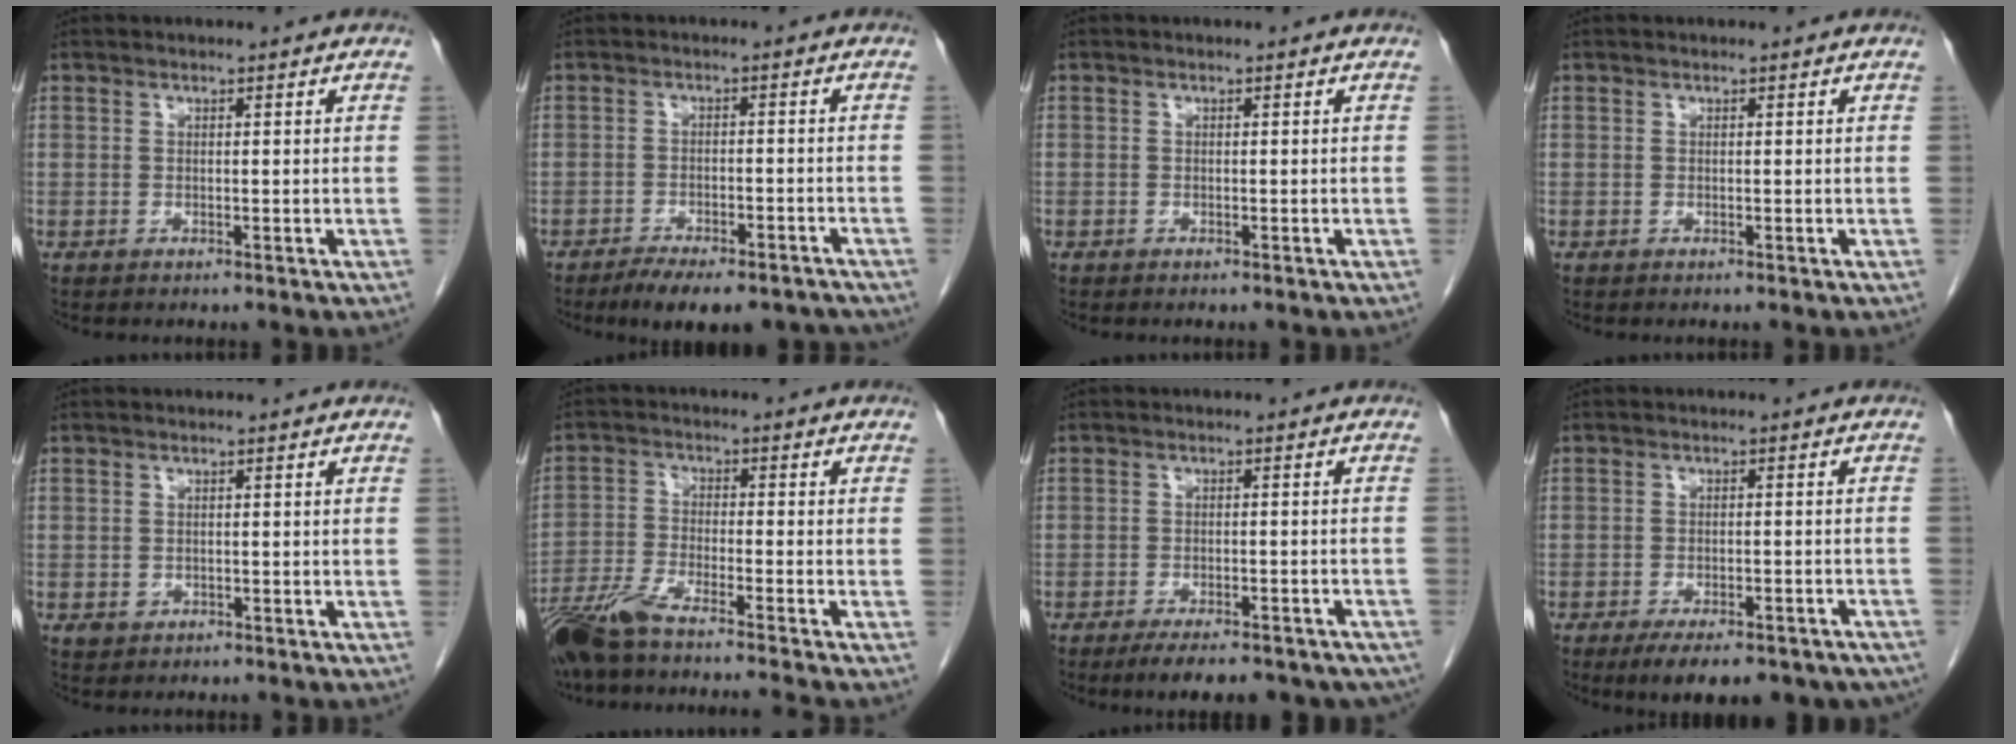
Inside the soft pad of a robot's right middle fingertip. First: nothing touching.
{"total": 11.2, "force": [-9.3, 3.6, 5.2], "torque": [-0.061, 0.012, -0.125]}
{"total": 0.0}
{"total": 0.0}
{"total": 1.3, "force": [-0.4, 1.2, 0.4], "torque": [-0.008, 0.003, 0.001]}
{"total": 11.2, "force": [-9.6, -0.8, 5.7], "torque": [-0.096, -0.025, -0.167]}
{"total": 13.1, "force": [-10.5, 4.4, 6.5], "torque": [-0.077, 0.004, -0.126]}
{"total": 14.3, "force": [-11.0, 5.2, 7.5], "torque": [-0.087, 0.003, -0.134]}